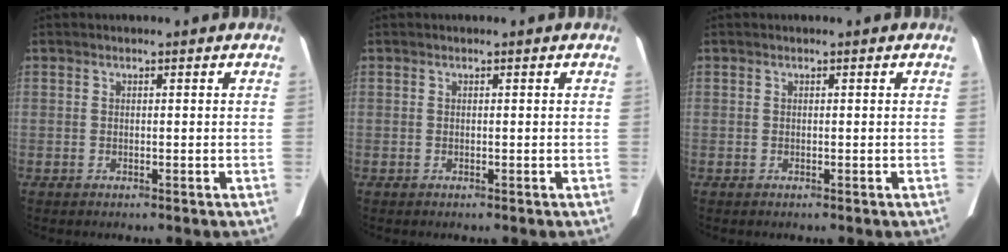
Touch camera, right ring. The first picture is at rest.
{"total": 0.0}
{"total": 0.0}